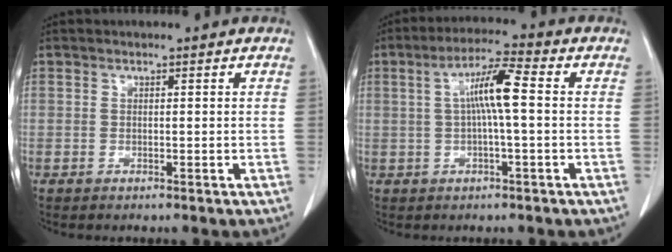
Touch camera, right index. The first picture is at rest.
{"total": 7.1, "force": [0.6, 0.4, 7.1], "torque": [-0.134, 0.017, 0.008]}